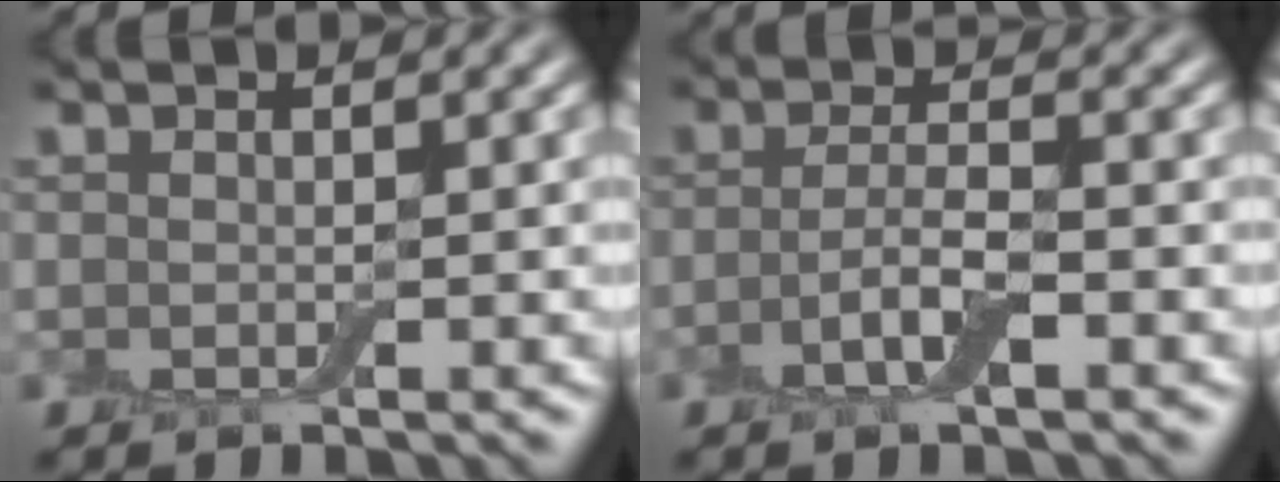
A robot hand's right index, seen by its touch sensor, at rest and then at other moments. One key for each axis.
{"total": 3.0, "fx": -1.1, "fy": 0.8, "fz": 2.7, "tx": -0.055, "ty": 0.003, "tz": -0.027}